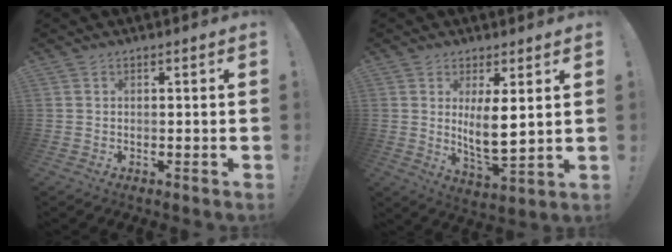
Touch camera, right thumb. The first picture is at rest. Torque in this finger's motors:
{"motor_torque": [-0.19, 0.66, 0.46, 0.51, 0.08]}